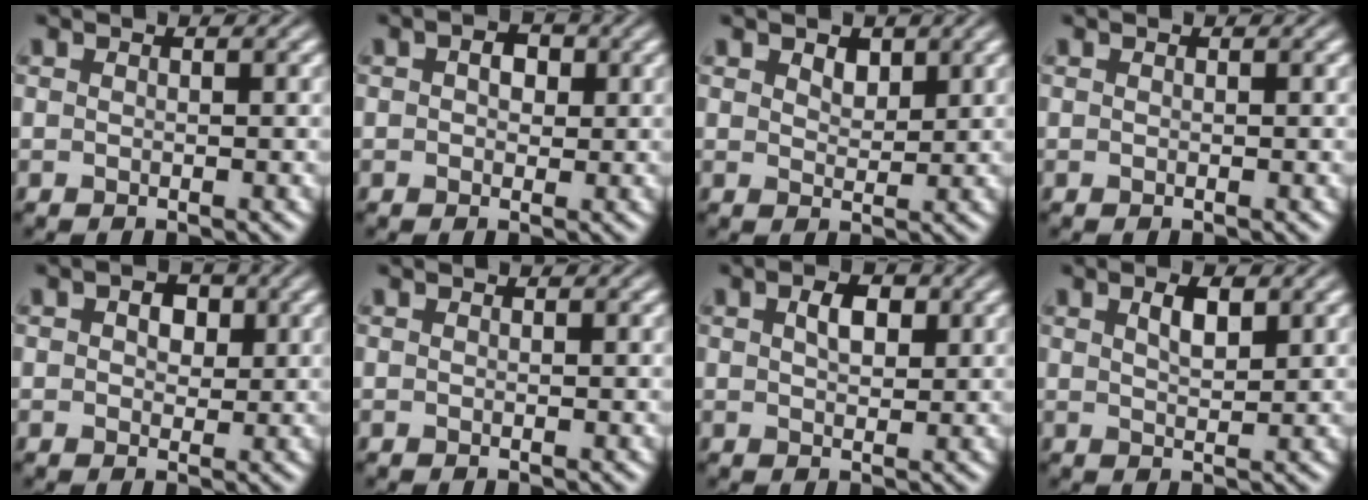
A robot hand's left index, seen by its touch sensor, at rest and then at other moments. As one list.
[{"total": 2.0, "force": [0.4, 1.4, 1.4], "torque": [-0.019, 0.002, 0.002]}, {"total": 1.6, "force": [1.0, 0.9, 0.7], "torque": [-0.016, -0.001, 0.017]}, {"total": 0.0}, {"total": 2.4, "force": [0.7, 1.7, 1.6], "torque": [-0.021, 0.001, 0.007]}, {"total": 0.0}, {"total": 2.4, "force": [0.8, 1.4, 1.8], "torque": [-0.033, 0.002, 0.014]}, {"total": 2.3, "force": [1.2, 0.8, 1.8], "torque": [-0.033, 0.002, 0.022]}]